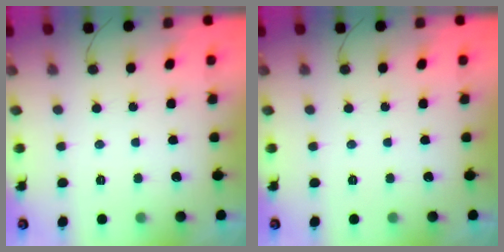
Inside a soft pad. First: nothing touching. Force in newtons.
{"total": 0.0}